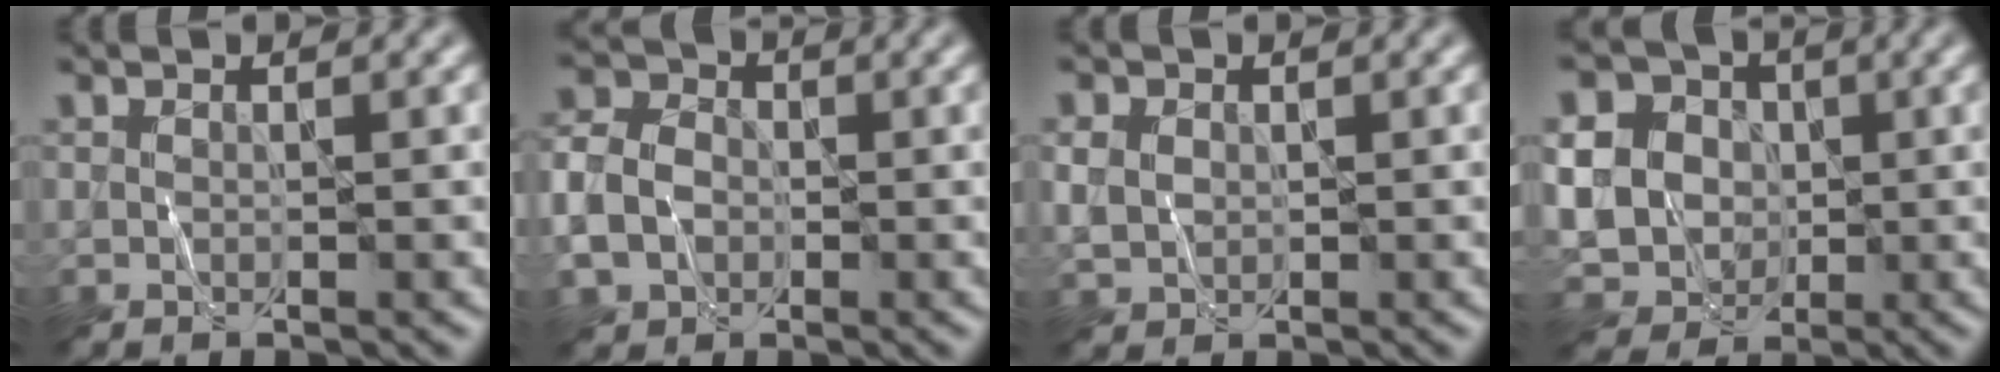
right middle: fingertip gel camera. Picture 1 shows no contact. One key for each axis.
{"total": 6.4, "fx": -1.3, "fy": 5.1, "fz": 3.5, "tx": -0.082, "ty": -0.007, "tz": -0.034}
{"total": 2.2, "fx": 0.4, "fy": 1.9, "fz": 1.1, "tx": -0.027, "ty": 0.000, "tz": 0.007}
{"total": 8.9, "fx": 0.7, "fy": 7.9, "fz": 4.0, "tx": -0.102, "ty": 0.012, "tz": -0.013}